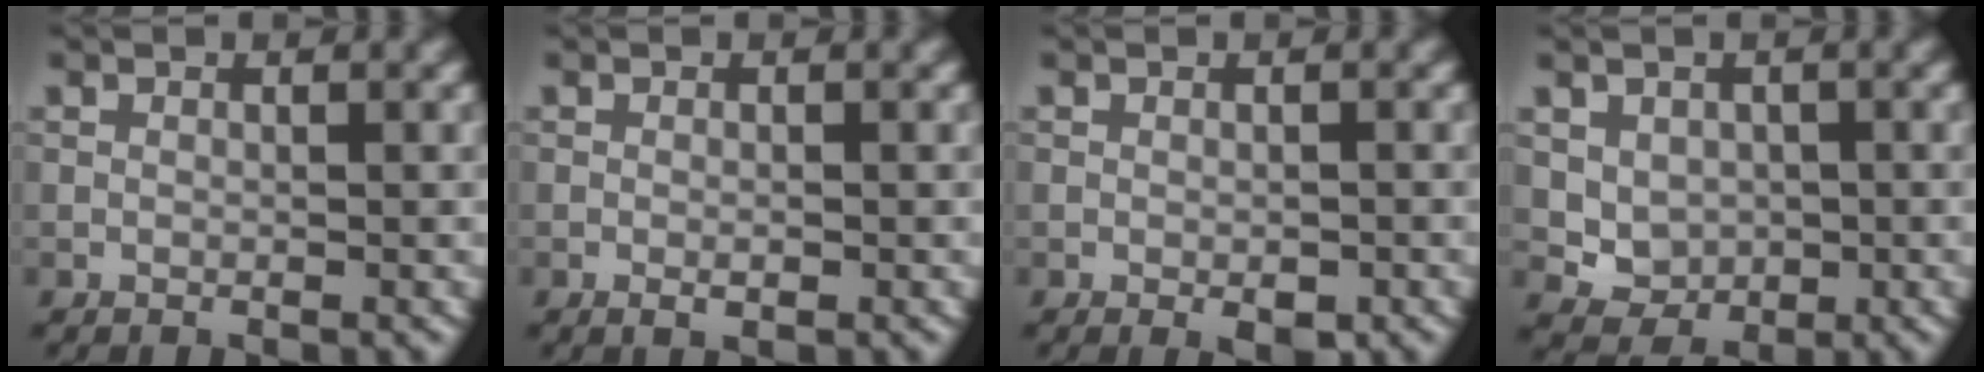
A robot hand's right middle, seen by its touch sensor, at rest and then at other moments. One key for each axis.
{"total": 0.8, "fx": -0.3, "fy": 0.3, "fz": 0.7, "tx": -0.013, "ty": -0.002, "tz": -0.003}
{"total": 1.7, "fx": -0.7, "fy": 0.8, "fz": 1.3, "tx": -0.019, "ty": -0.004, "tz": -0.006}
{"total": 3.1, "fx": 0.2, "fy": 2.6, "fz": 1.6, "tx": -0.029, "ty": -0.011, "tz": 0.012}